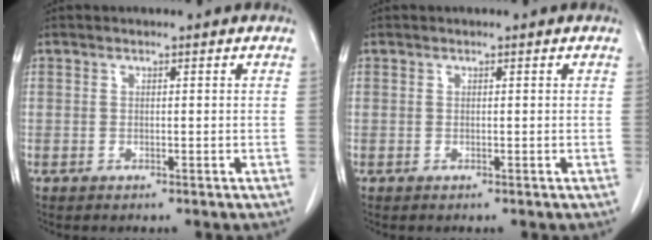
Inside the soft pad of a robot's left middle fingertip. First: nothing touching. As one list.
[{"total": 0.0}]